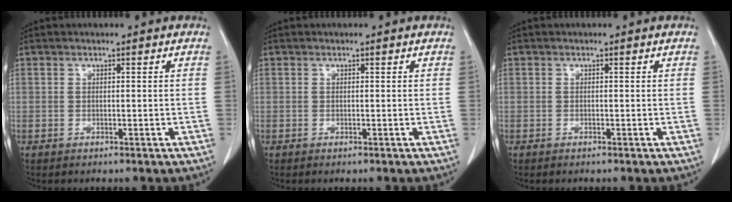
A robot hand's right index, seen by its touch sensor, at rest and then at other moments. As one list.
[{"total": 0.0}, {"total": 0.0}]